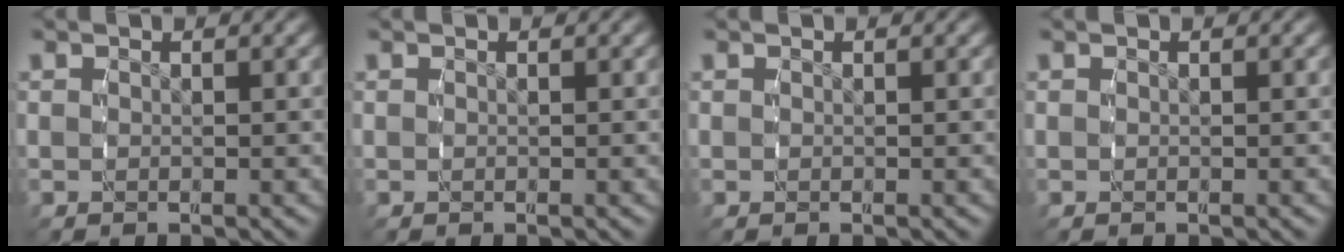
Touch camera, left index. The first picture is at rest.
{"total": 0.0}
{"total": 0.0}
{"total": 0.0}